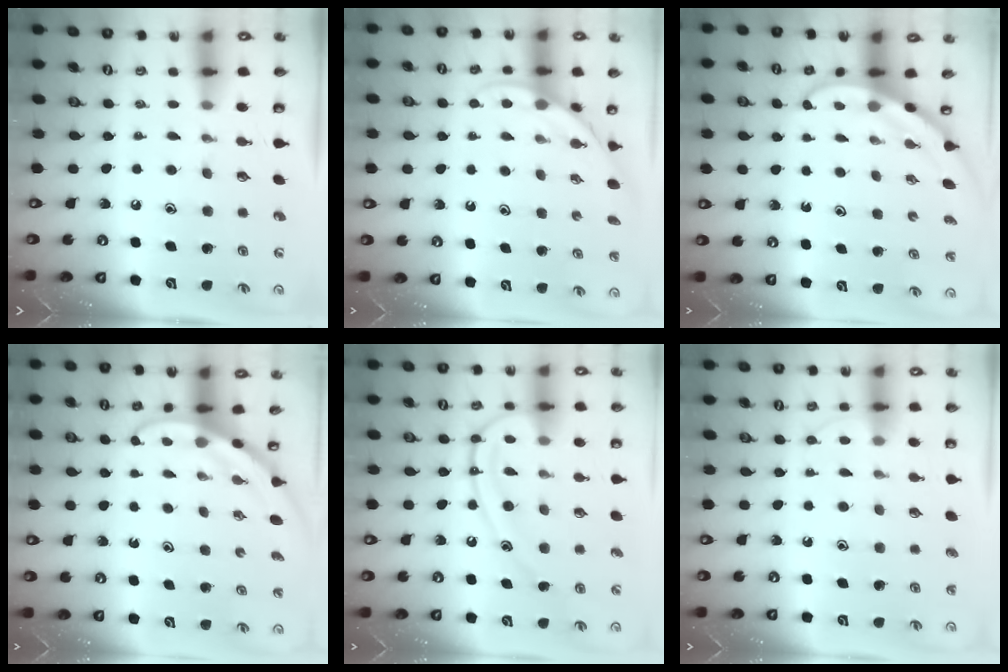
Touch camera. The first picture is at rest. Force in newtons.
{"total": 5.4, "press": 5.4, "slide": 0.2}
{"total": 3.3, "press": 3.3, "slide": 0.2}
{"total": 3.0, "press": 3.0, "slide": 0.1}
{"total": 13.7, "press": 13.6, "slide": 1.5}
{"total": 5.3, "press": 5.3, "slide": 0.5}